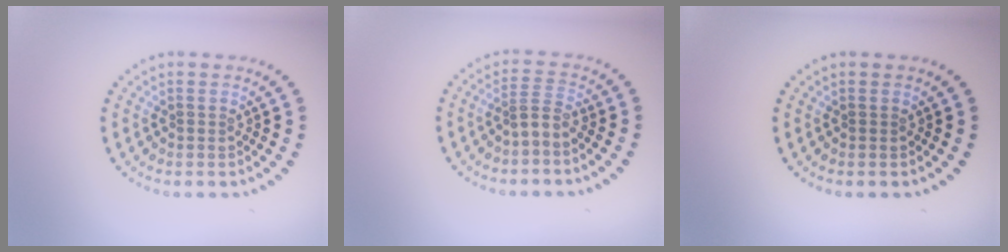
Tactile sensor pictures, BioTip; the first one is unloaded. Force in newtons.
{"total": 1.8, "press": 1.1, "slide": 1.4}
{"total": 0.0}